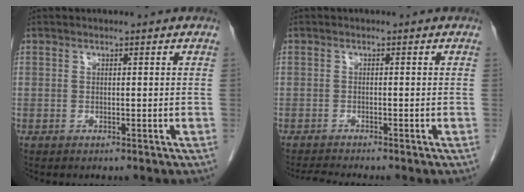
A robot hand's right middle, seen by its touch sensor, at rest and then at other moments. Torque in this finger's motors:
{"motor_torque": [0.01, -0.01, 0.00, 0.00]}